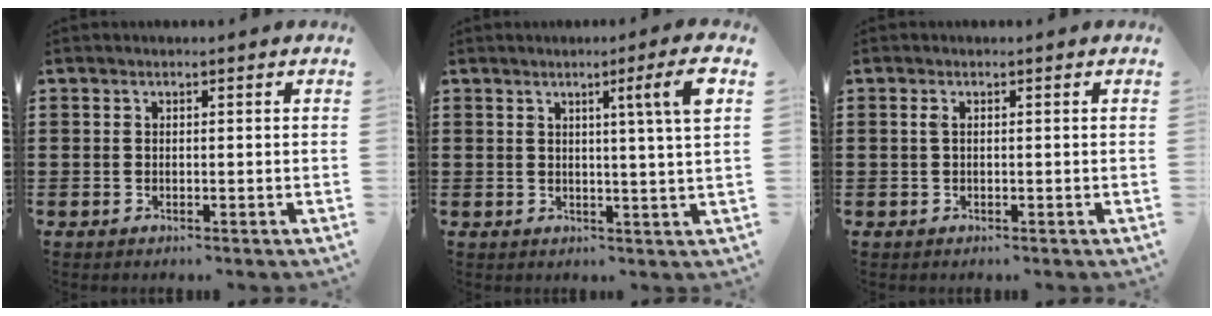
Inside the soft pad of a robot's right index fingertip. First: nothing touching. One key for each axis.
{"total": 6.5, "fx": 2.7, "fy": -0.8, "fz": 5.9, "tx": -0.094, "ty": -0.012, "tz": 0.034}
{"total": 0.8, "fx": 0.0, "fy": 0.1, "fz": 0.8, "tx": -0.017, "ty": -0.001, "tz": 0.001}